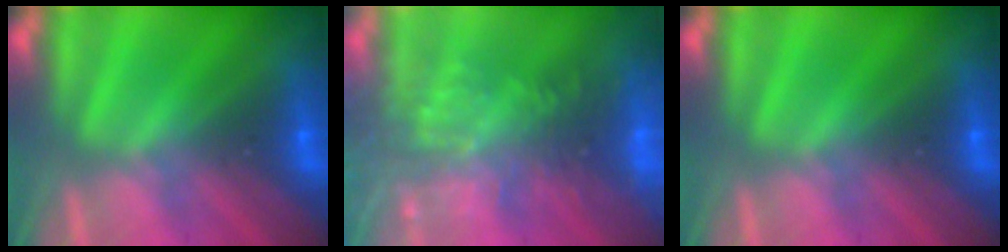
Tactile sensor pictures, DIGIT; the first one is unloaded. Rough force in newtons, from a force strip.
{"total": 8.4}
{"total": 0.0}